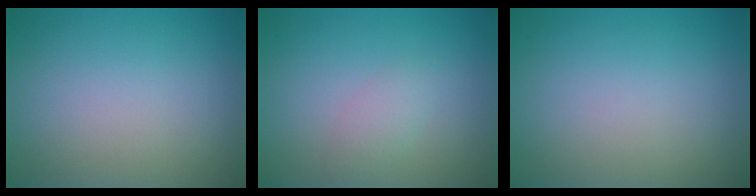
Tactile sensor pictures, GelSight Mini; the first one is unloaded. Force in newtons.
{"total": 1.5, "press": 1.5, "slide": 0.1}
{"total": 0.0}